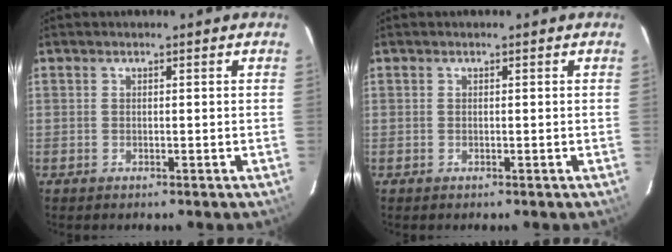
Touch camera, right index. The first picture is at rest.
{"total": 0.0}